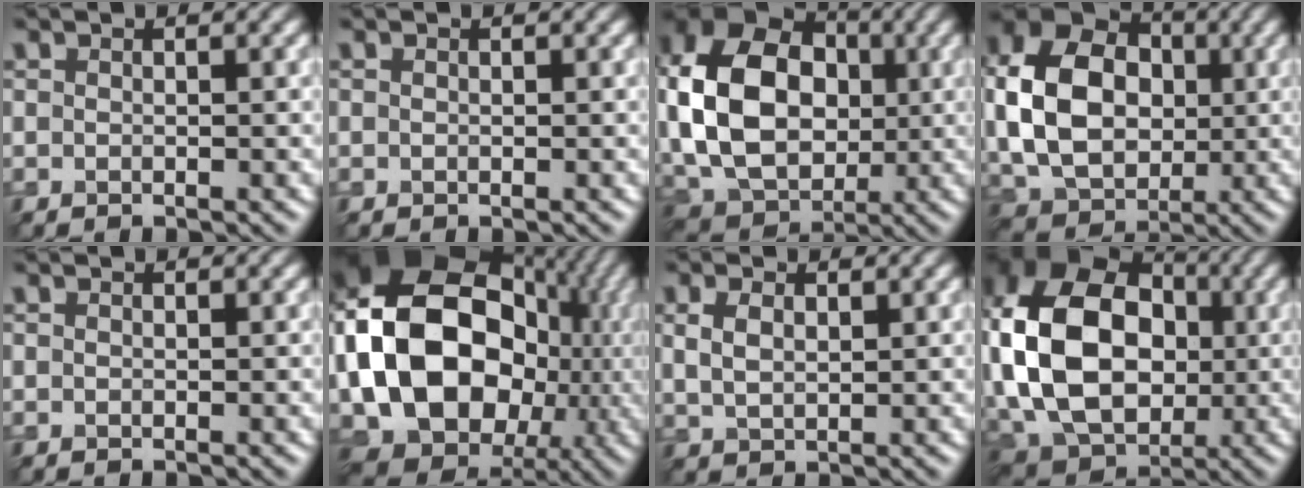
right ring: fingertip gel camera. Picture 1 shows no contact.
{"total": 0.0}
{"total": 15.1, "force": [0.8, 11.2, 10.1], "torque": [-0.215, 0.009, 0.017]}
{"total": 12.4, "force": [0.6, 9.4, 8.1], "torque": [-0.185, 0.003, 0.019]}
{"total": 0.0}
{"total": 21.7, "force": [0.5, 17.6, 12.7], "torque": [-0.255, -0.003, 0.005]}
{"total": 2.6, "force": [1.0, 1.6, 1.9], "torque": [-0.044, -0.001, 0.023]}
{"total": 18.2, "force": [0.7, 13.6, 12.1], "torque": [-0.252, 0.012, 0.014]}